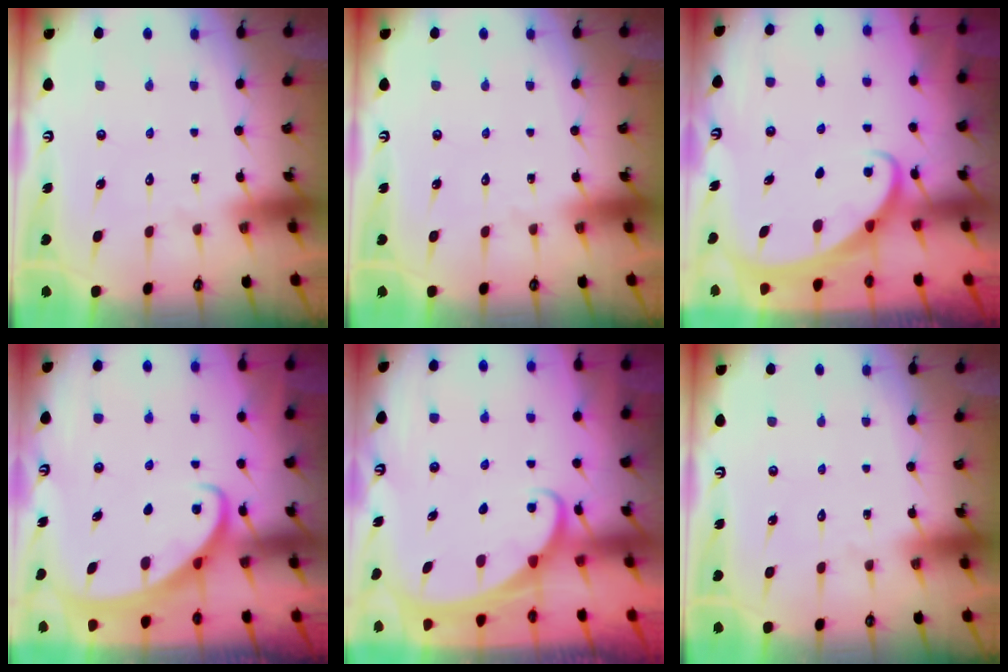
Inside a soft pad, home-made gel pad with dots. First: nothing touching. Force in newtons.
{"total": 0.0}
{"total": 2.0, "press": 2.0, "slide": 0.0}
{"total": 2.5, "press": 2.5, "slide": 0.3}
{"total": 2.0, "press": 2.0, "slide": 0.2}
{"total": 0.0}